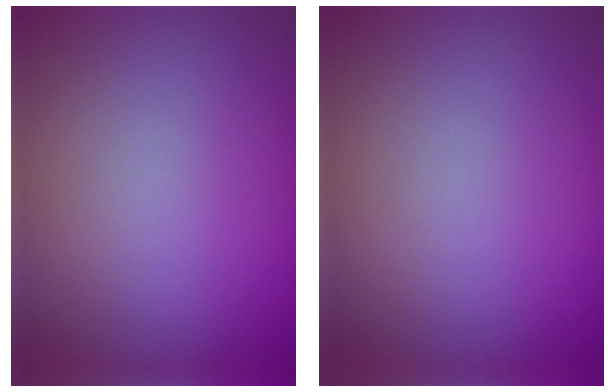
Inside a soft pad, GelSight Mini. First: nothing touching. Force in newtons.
{"total": 0.0}